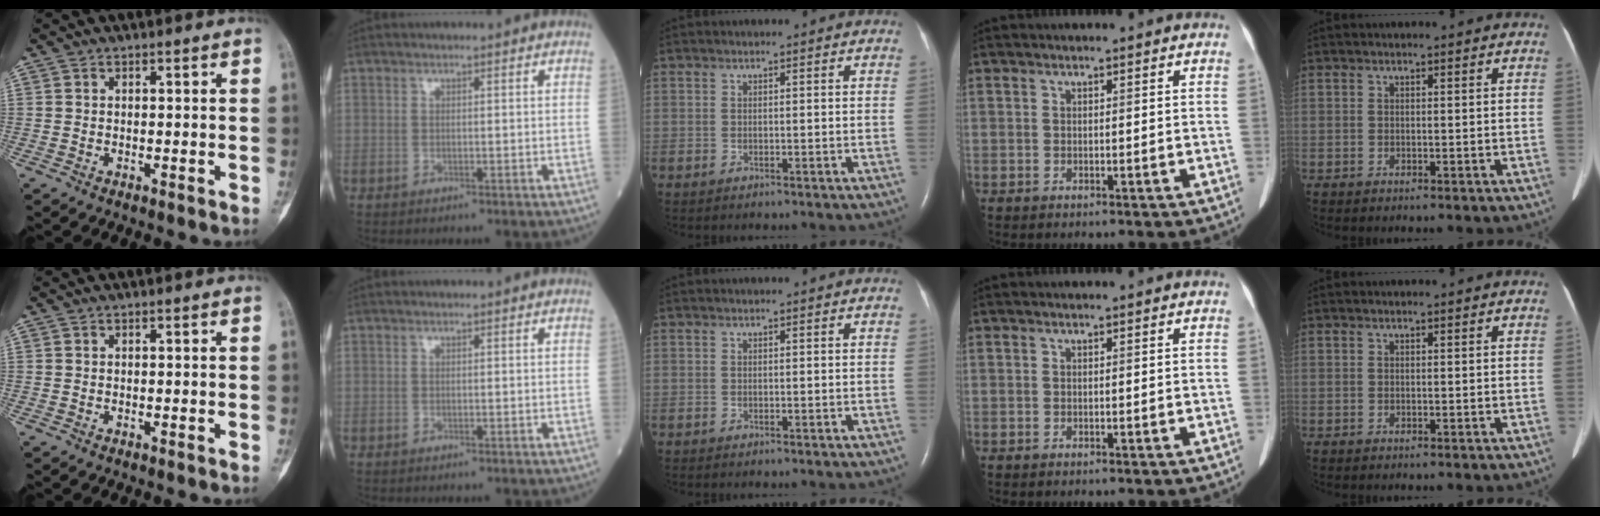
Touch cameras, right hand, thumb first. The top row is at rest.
{}